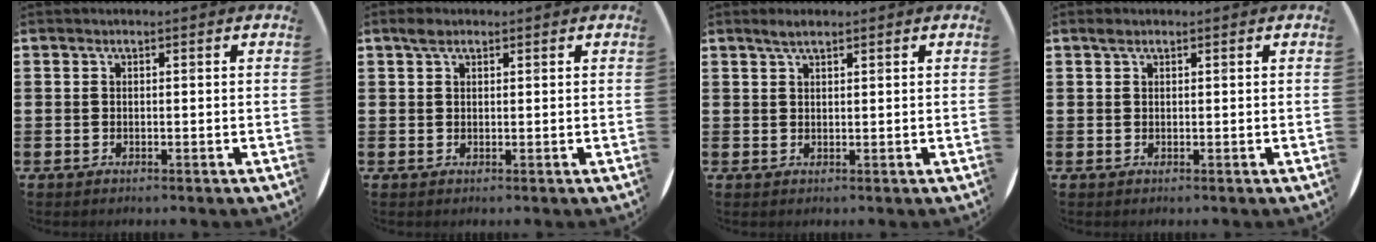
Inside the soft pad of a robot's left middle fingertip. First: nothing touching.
{"total": 1.5, "force": [1.1, 0.7, 0.7], "torque": [-0.008, 0.002, 0.017]}
{"total": 1.7, "force": [1.4, 0.3, 1.0], "torque": [-0.020, 0.004, 0.024]}
{"total": 0.7, "force": [0.5, 0.4, 0.3], "torque": [0.001, 0.000, 0.007]}